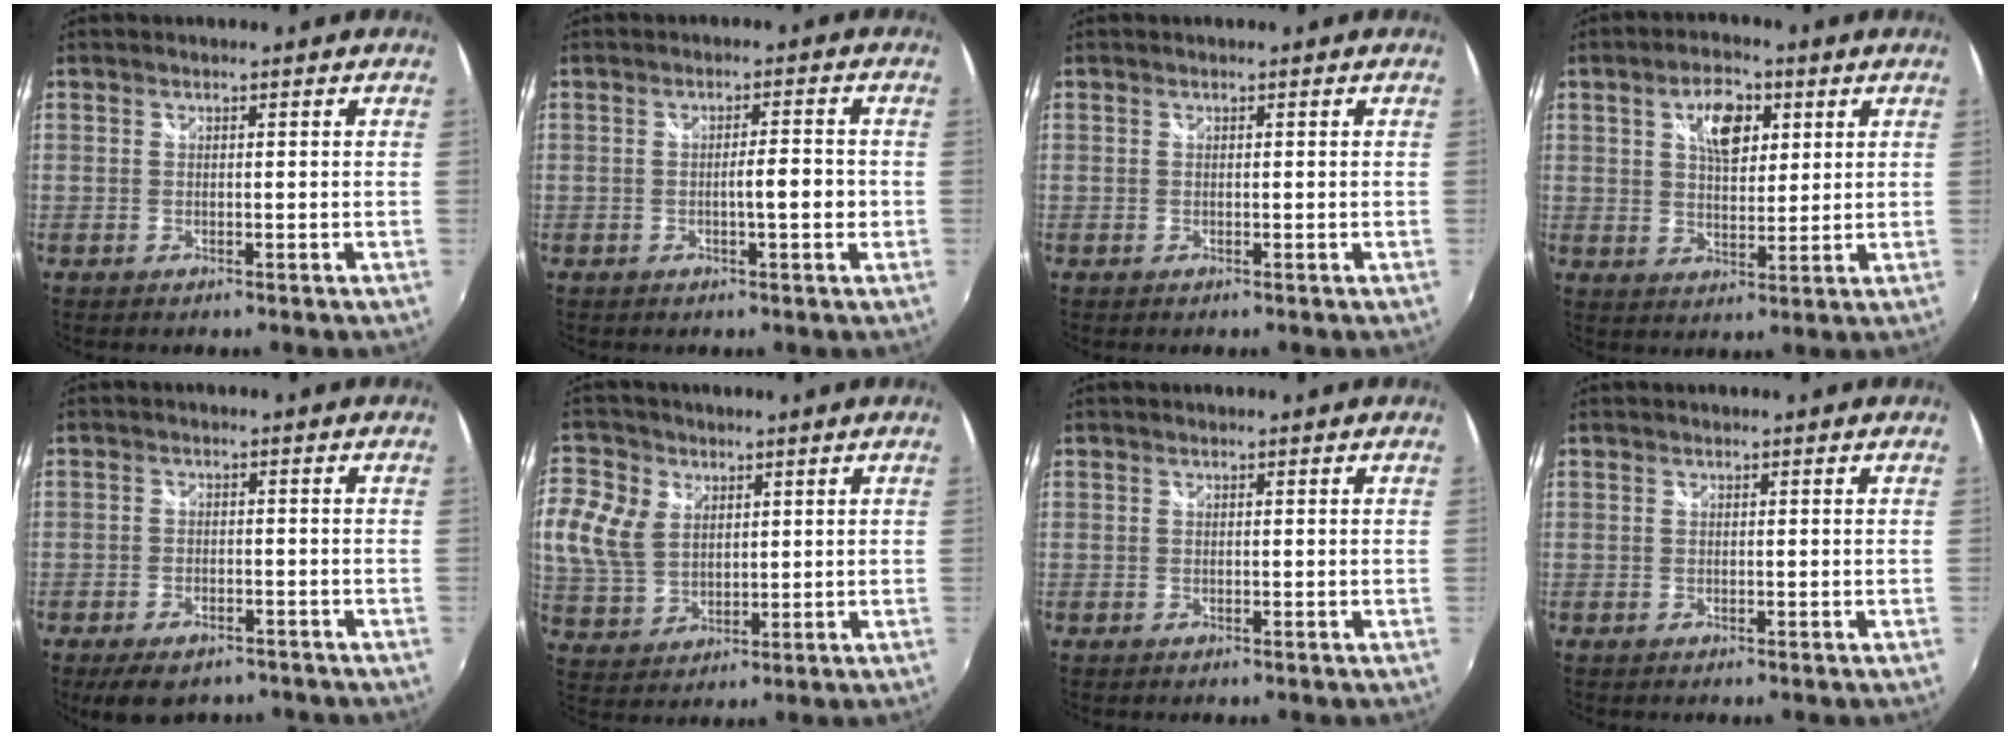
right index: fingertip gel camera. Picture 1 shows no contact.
{"total": 4.0, "force": [-0.7, 0.6, 3.9], "torque": [-0.061, 0.002, -0.010]}
{"total": 0.0}
{"total": 7.9, "force": [3.1, 4.2, 6.0], "torque": [-0.097, 0.018, 0.053]}
{"total": 7.7, "force": [-5.8, 3.6, 3.5], "torque": [-0.082, -0.010, -0.085]}
{"total": 12.2, "force": [3.8, 9.5, 6.7], "torque": [-0.166, 0.022, 0.080]}
{"total": 0.0}
{"total": 0.0}